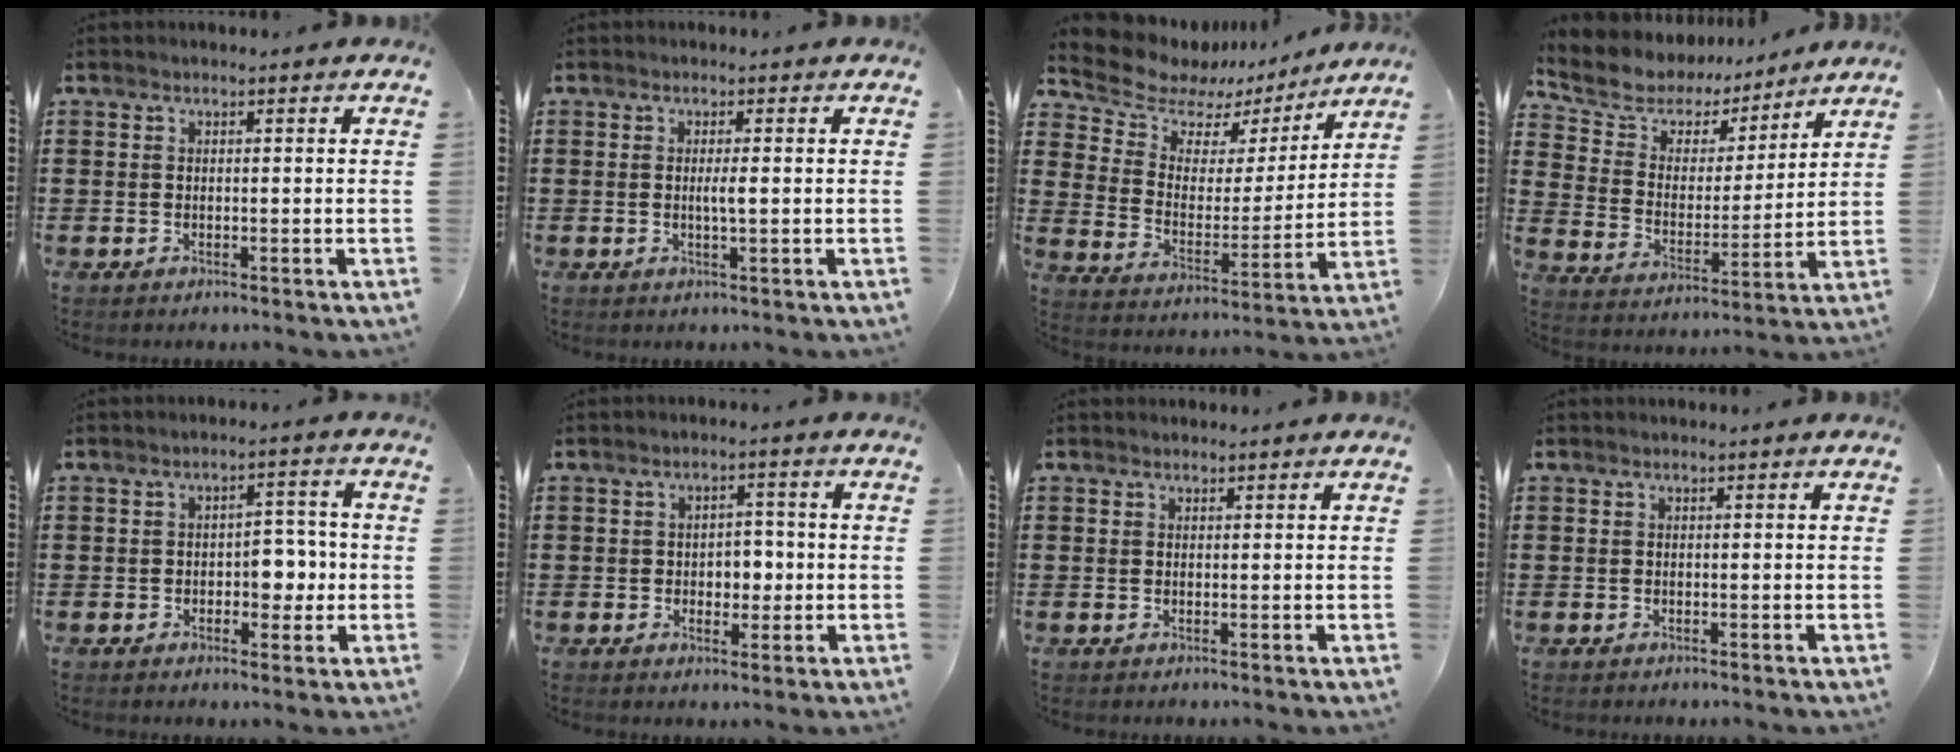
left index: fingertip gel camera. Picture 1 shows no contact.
{"total": 1.8, "force": [0.0, 0.1, 1.8], "torque": [-0.036, -0.003, -0.001]}
{"total": 8.8, "force": [7.4, 4.3, 1.9], "torque": [-0.074, -0.050, 0.131]}
{"total": 6.7, "force": [5.8, 3.4, 0.5], "torque": [-0.056, -0.035, 0.101]}
{"total": 4.8, "force": [-0.8, 3.0, 3.7], "torque": [-0.058, 0.001, -0.021]}
{"total": 3.6, "force": [-0.4, 2.5, 2.5], "torque": [-0.046, 0.005, -0.015]}
{"total": 0.6, "force": [0.5, 0.3, 0.0], "torque": [-0.002, 0.001, 0.010]}
{"total": 0.0}